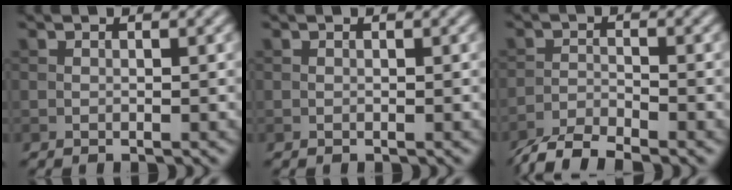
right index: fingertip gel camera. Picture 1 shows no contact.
{"total": 0.0}
{"total": 5.0, "force": [-4.3, 1.0, 2.3], "torque": [-0.043, -0.008, -0.088]}